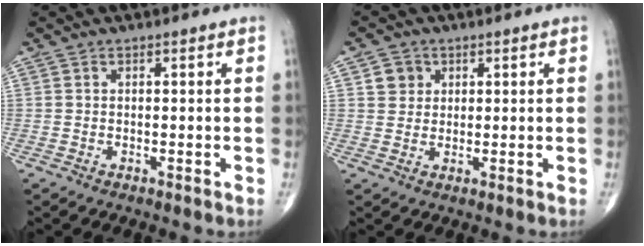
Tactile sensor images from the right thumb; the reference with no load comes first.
{"total": 3.6, "force": [1.3, 3.2, 0.9], "torque": [0.003, -0.004, 0.019]}